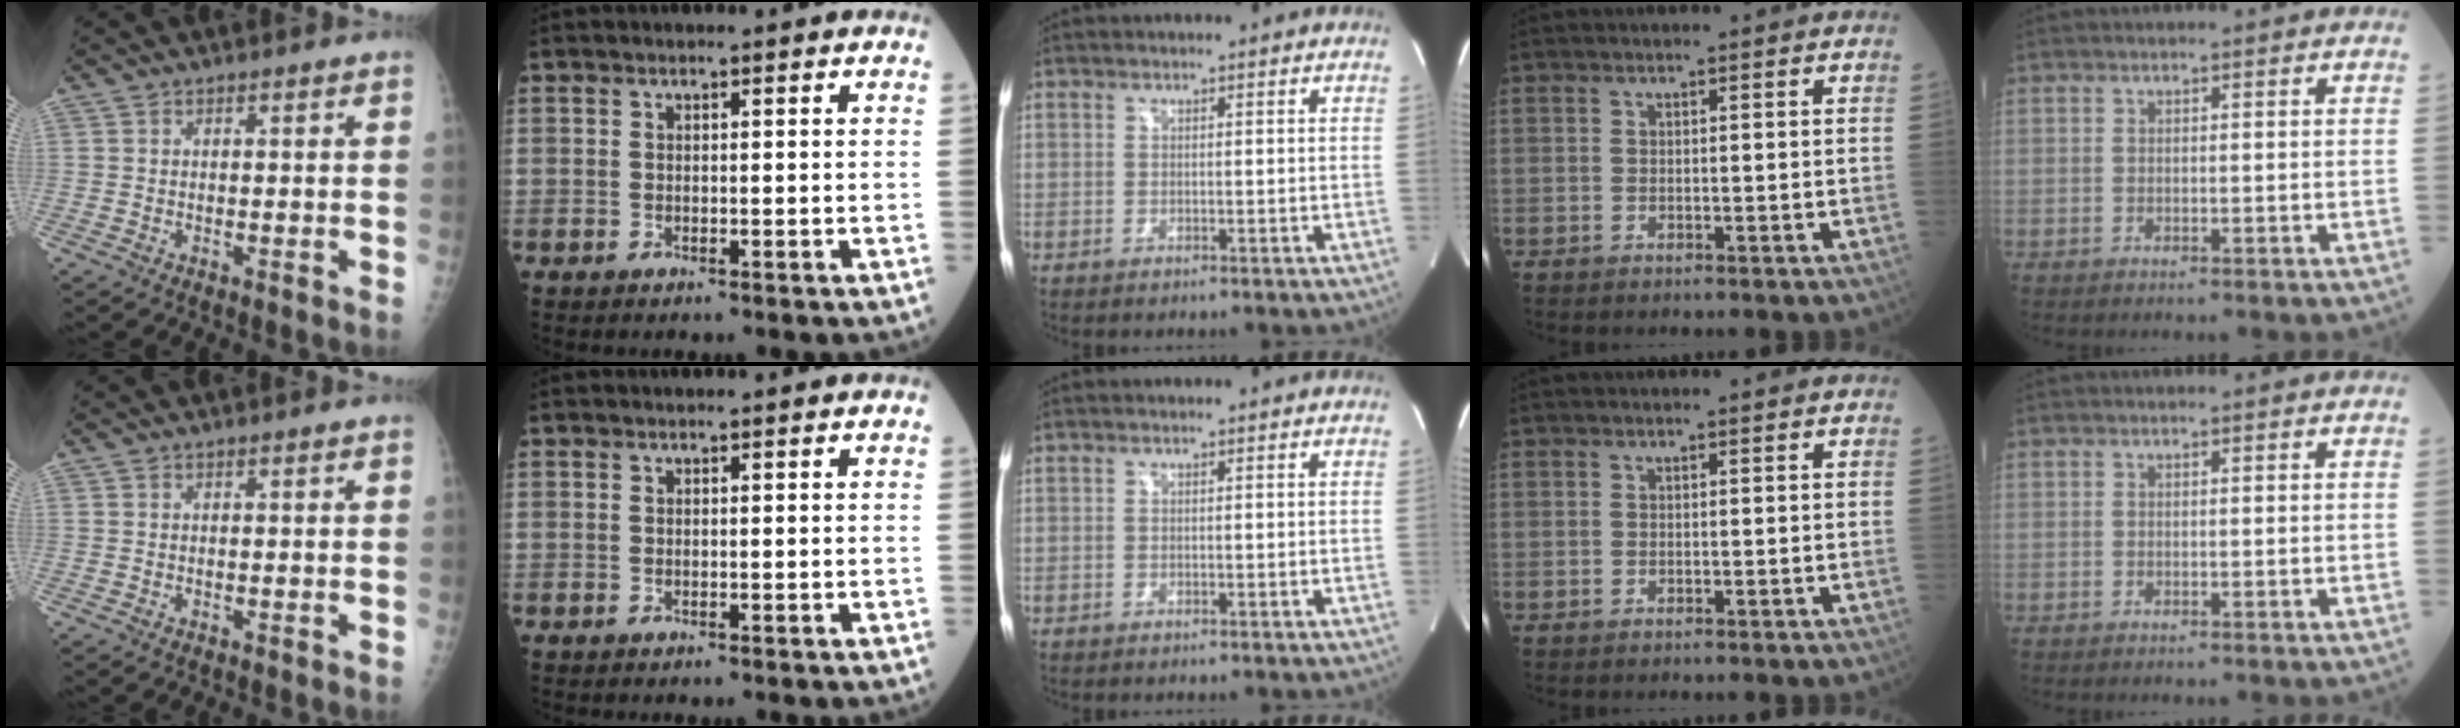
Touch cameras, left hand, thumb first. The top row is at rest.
{}